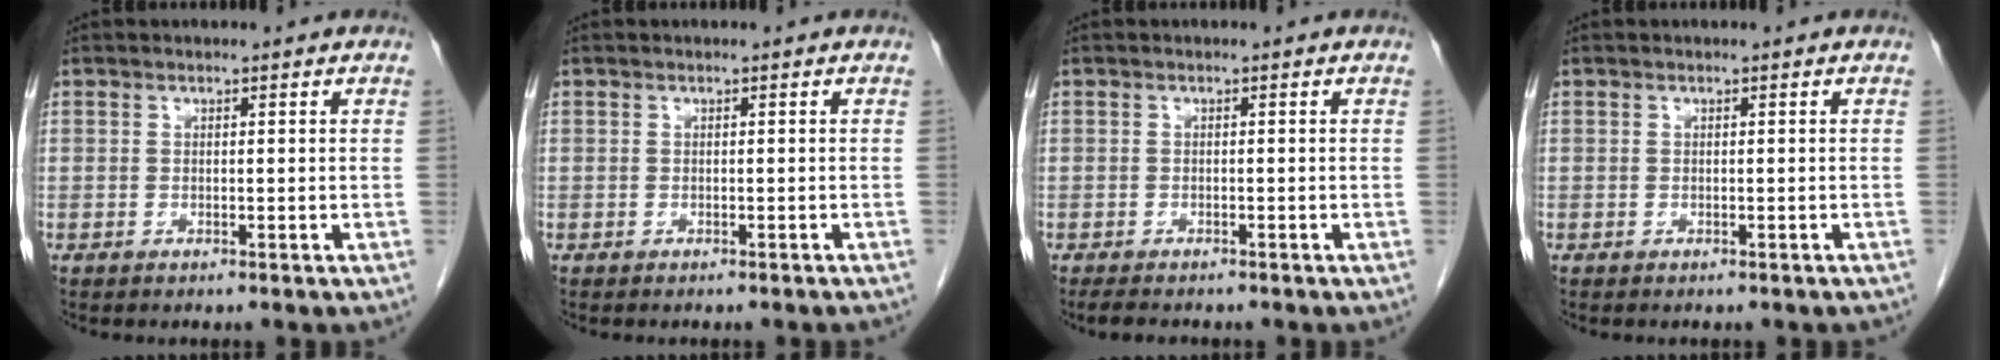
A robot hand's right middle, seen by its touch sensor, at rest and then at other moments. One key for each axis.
{"total": 2.0, "fx": -1.9, "fy": 0.2, "fz": 0.8, "tx": -0.014, "ty": -0.001, "tz": -0.021}
{"total": 3.1, "fx": -2.6, "fy": 0.9, "fz": 1.4, "tx": -0.027, "ty": -0.009, "tz": -0.034}
{"total": 2.2, "fx": -1.9, "fy": 0.8, "fz": 0.9, "tx": -0.015, "ty": -0.003, "tz": -0.019}